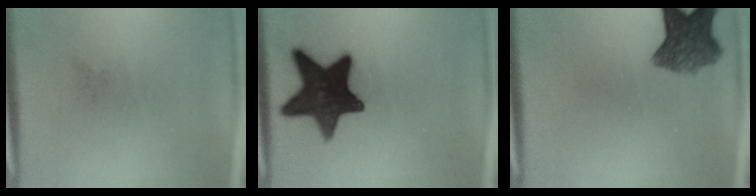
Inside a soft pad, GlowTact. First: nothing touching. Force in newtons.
{"total": 16.0}
{"total": 7.1}